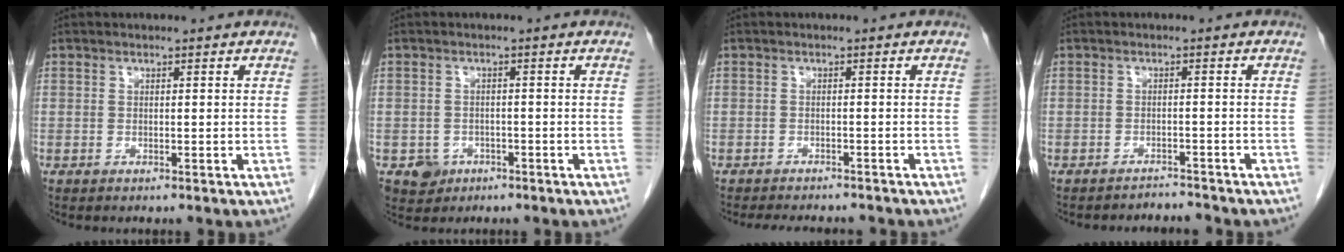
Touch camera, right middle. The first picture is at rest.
{"total": 3.1, "force": [-1.5, 2.7, 0.5], "torque": [-0.004, 0.008, -0.016]}
{"total": 7.7, "force": [-7.1, 1.7, 2.6], "torque": [-0.034, -0.005, -0.090]}
{"total": 2.5, "force": [-2.4, 0.0, -0.6], "torque": [0.010, -0.008, -0.033]}